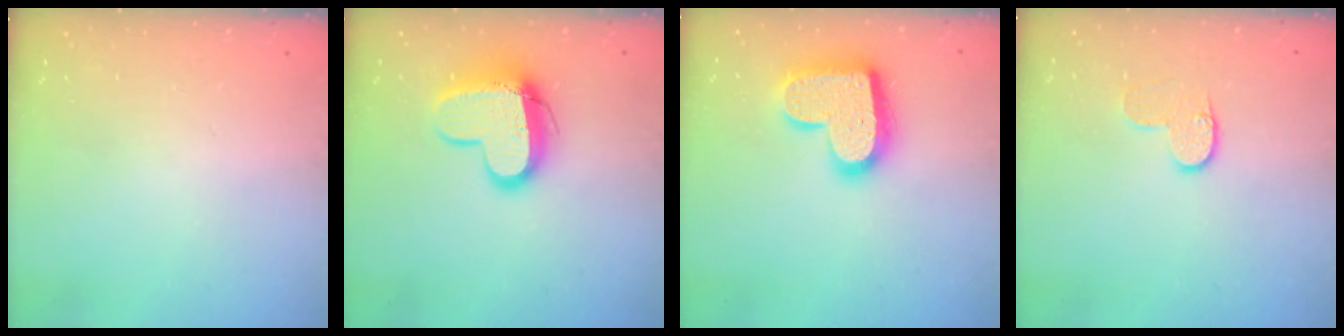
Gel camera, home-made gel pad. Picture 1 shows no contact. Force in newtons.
{"total": 13.1, "press": 13.0, "slide": 1.1}
{"total": 18.1, "press": 18.1, "slide": 1.1}
{"total": 6.3, "press": 6.3, "slide": 0.3}